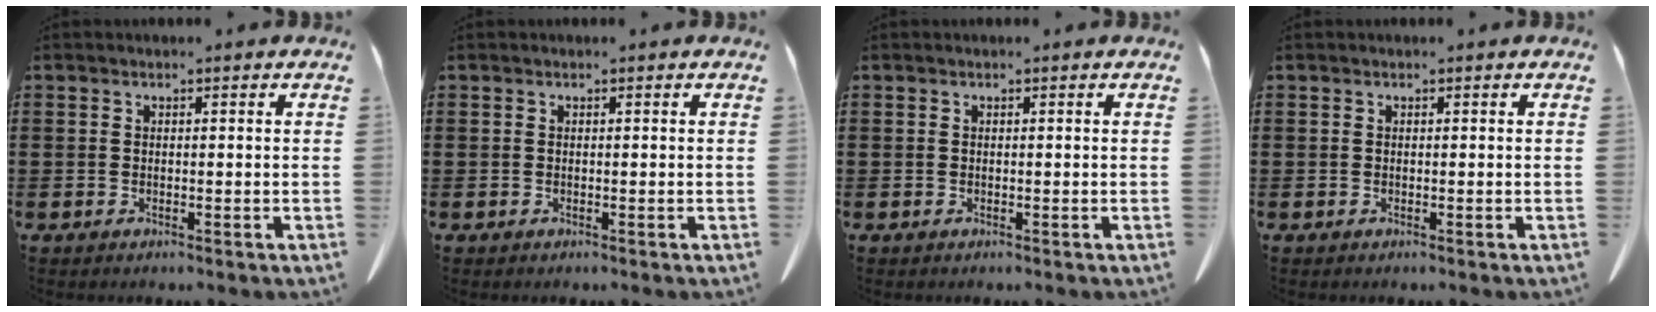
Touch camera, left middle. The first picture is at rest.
{"total": 0.0}
{"total": 0.0}
{"total": 0.0}